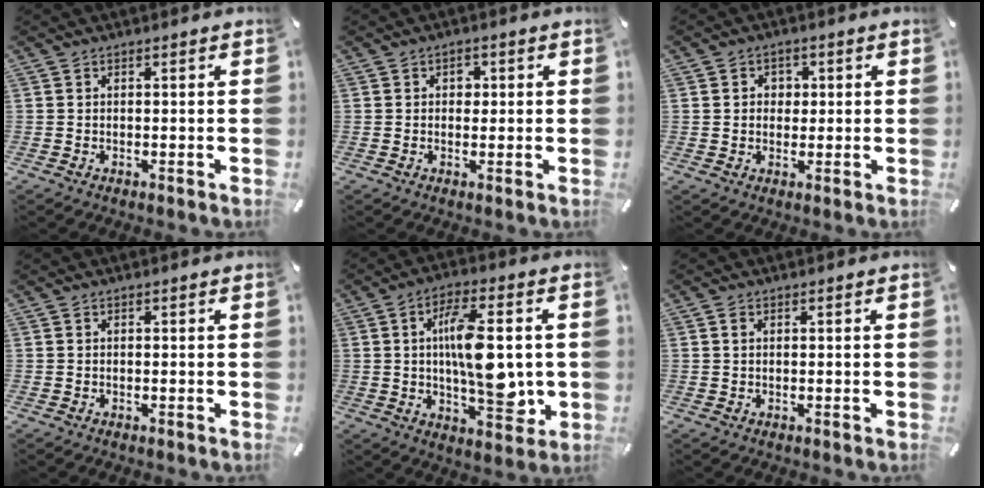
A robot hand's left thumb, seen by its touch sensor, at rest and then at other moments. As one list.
[{"total": 2.8, "force": [0.4, 2.2, 1.7], "torque": [-0.003, -0.003, -0.004]}, {"total": 3.5, "force": [0.3, 3.3, 1.1], "torque": [-0.012, 0.003, -0.001]}, {"total": 0.0}, {"total": 14.6, "force": [1.0, 6.3, 13.2], "torque": [-0.223, -0.006, 0.013]}, {"total": 0.7, "force": [0.2, 0.5, 0.5], "torque": [-0.010, 0.004, 0.002]}]